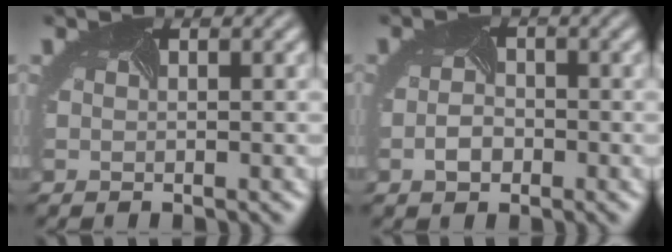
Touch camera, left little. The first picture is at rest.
{"total": 1.7, "force": [-1.3, 0.9, 0.7], "torque": [-0.025, -0.003, -0.019]}